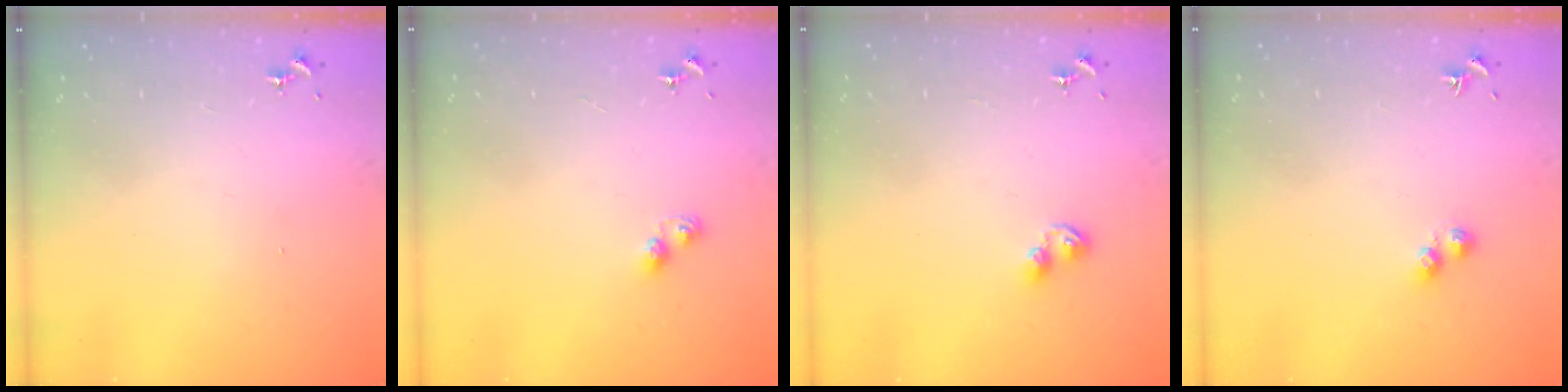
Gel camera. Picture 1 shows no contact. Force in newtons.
{"total": 2.6, "press": 2.5, "slide": 0.4}
{"total": 4.5, "press": 4.4, "slide": 0.7}
{"total": 2.8, "press": 2.8, "slide": 0.5}